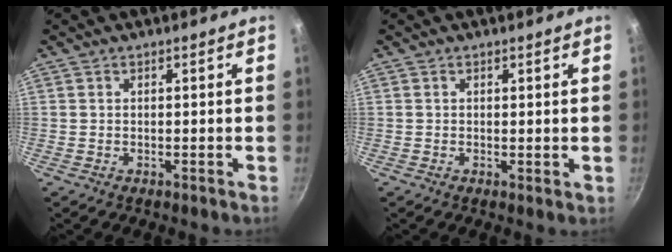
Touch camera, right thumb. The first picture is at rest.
{"total": 0.7, "force": [0.2, 0.2, 0.7], "torque": [-0.008, -0.004, 0.004]}